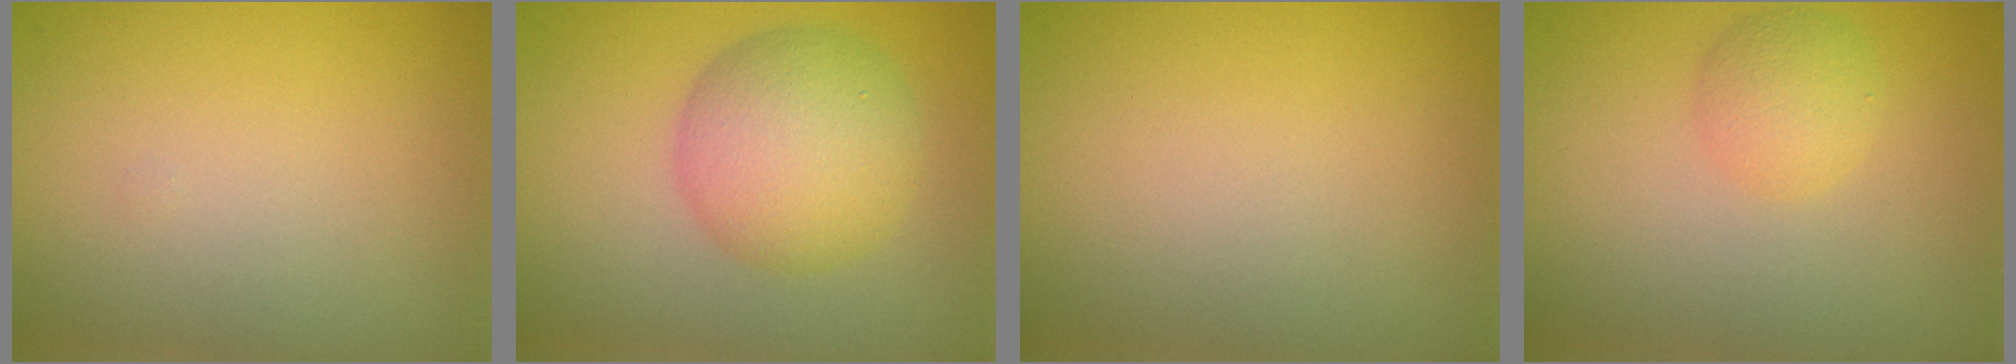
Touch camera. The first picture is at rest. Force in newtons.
{"total": 6.5, "press": 6.5, "slide": 0.2}
{"total": 0.0}
{"total": 2.3, "press": 2.3, "slide": 0.1}